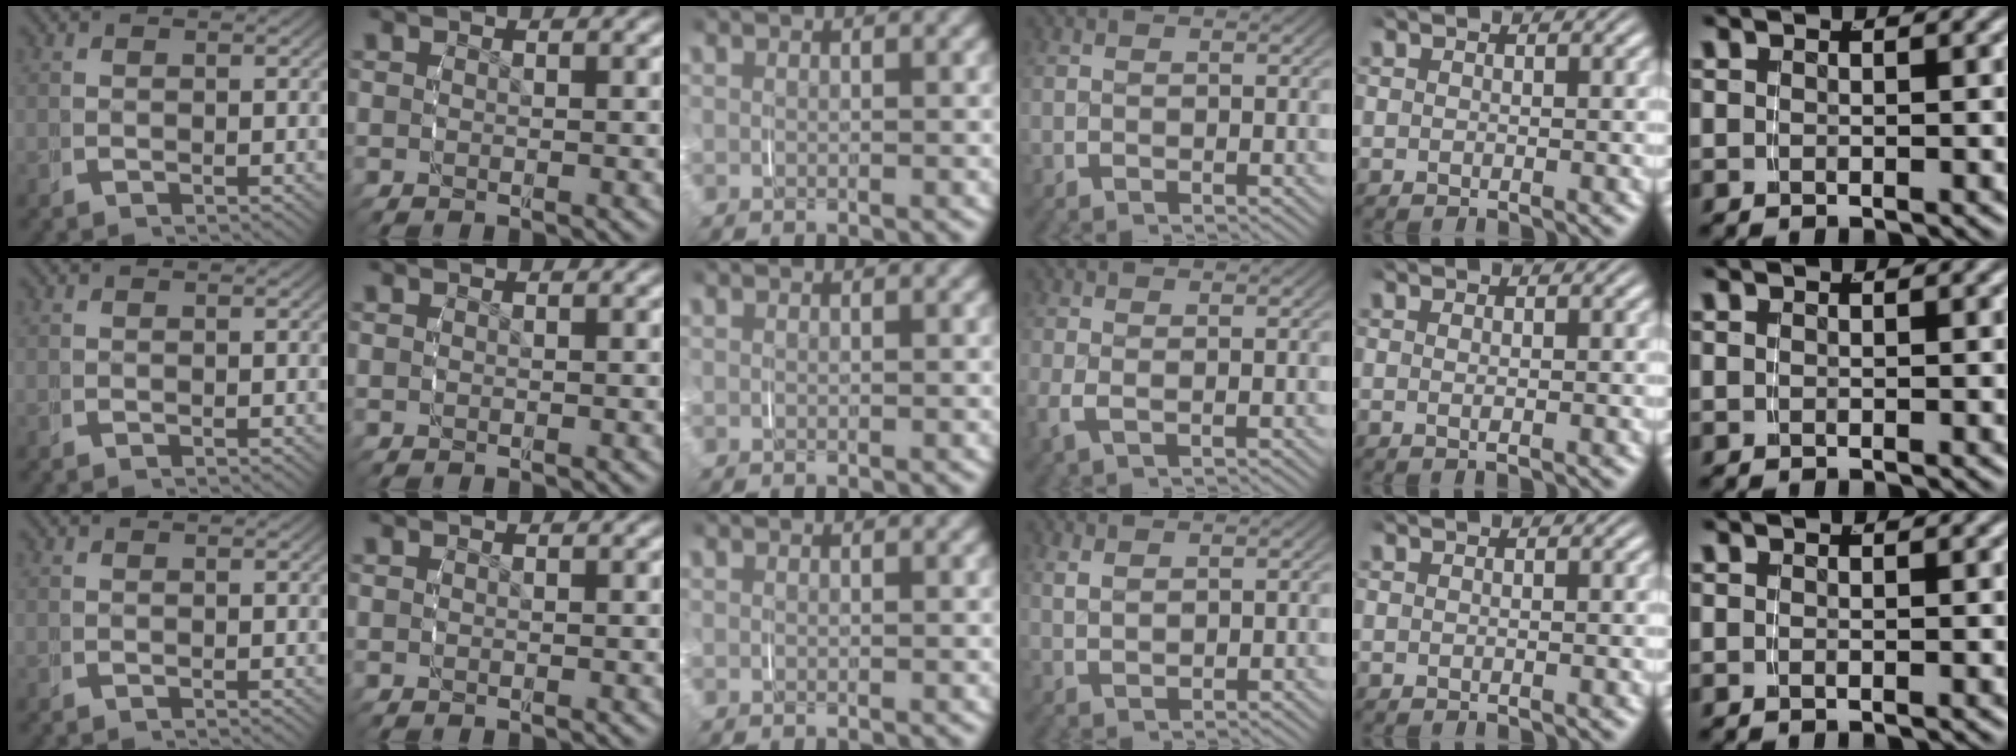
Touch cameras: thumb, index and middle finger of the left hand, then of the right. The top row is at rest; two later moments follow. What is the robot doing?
{"motion": "grasp_and_lifting", "object": "napkin"}